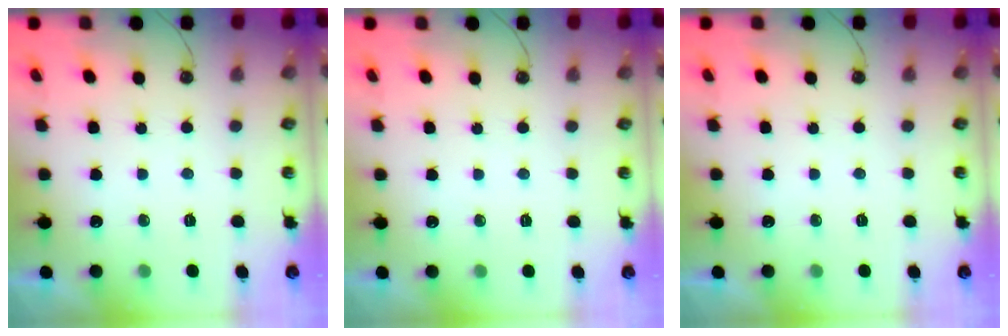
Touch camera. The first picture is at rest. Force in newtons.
{"total": 0.0}
{"total": 0.0}